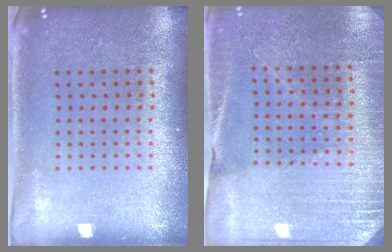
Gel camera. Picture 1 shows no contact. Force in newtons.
{"total": 2.8, "press": 2.8, "slide": 0.2}